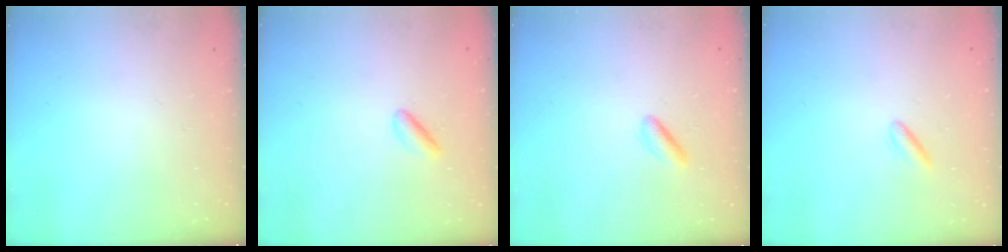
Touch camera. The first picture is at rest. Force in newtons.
{"total": 2.6, "press": 2.5, "slide": 0.8}
{"total": 2.5, "press": 2.3, "slide": 1.0}
{"total": 1.9, "press": 1.7, "slide": 0.9}